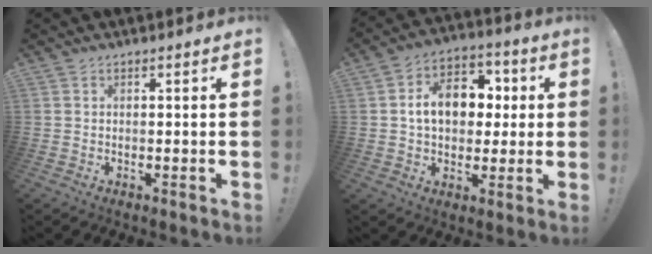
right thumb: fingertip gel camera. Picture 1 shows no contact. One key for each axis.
{"total": 13.6, "fx": 1.9, "fy": 9.8, "fz": 9.2, "tx": -0.135, "ty": 0.010, "tz": 0.040}